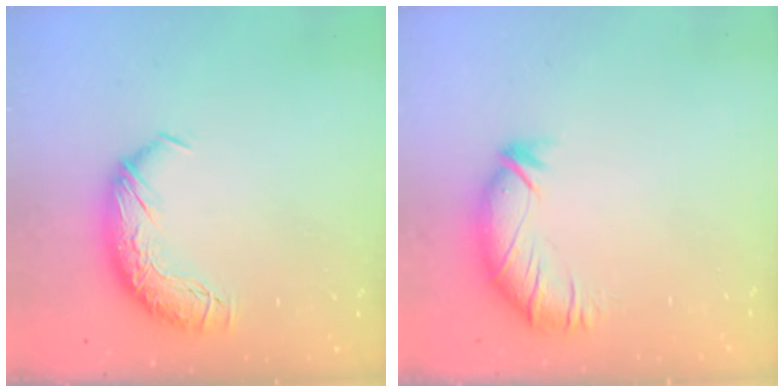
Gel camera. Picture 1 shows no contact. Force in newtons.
{"total": 2.9, "press": 2.3, "slide": 1.7}